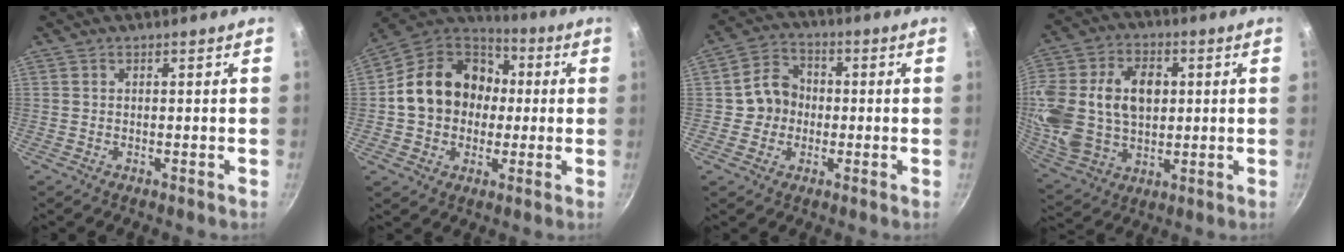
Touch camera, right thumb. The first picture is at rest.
{"total": 18.5, "force": [0.8, 15.2, 10.4], "torque": [-0.150, 0.037, 0.002]}
{"total": 7.6, "force": [-0.5, 6.9, 3.2], "torque": [-0.016, 0.018, -0.024]}
{"total": 23.3, "force": [2.9, 16.4, 16.3], "torque": [-0.334, 0.019, 0.059]}